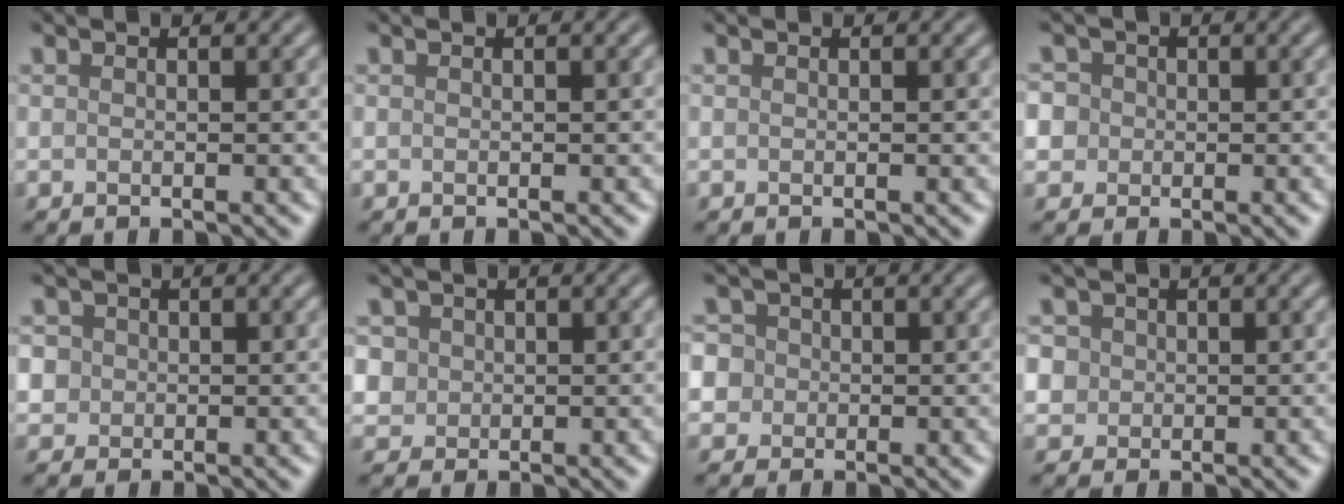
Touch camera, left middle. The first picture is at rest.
{"total": 0.0}
{"total": 0.0}
{"total": 5.0, "force": [0.9, 4.6, 1.8], "torque": [-0.038, 0.038, -0.010]}
{"total": 3.6, "force": [0.9, 3.2, 1.3], "torque": [-0.020, 0.021, 0.004]}
{"total": 2.8, "force": [1.0, 2.4, 0.9], "torque": [-0.019, 0.009, 0.027]}
{"total": 6.0, "force": [0.9, 5.6, 2.1], "torque": [-0.043, 0.037, -0.015]}
{"total": 3.8, "force": [1.2, 3.3, 1.4], "torque": [-0.030, 0.018, 0.013]}